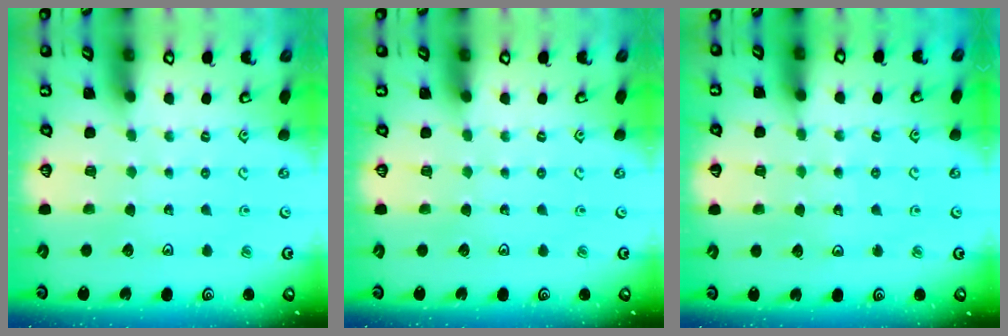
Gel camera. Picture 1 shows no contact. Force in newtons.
{"total": 0.0}
{"total": 3.3, "press": 3.2, "slide": 0.8}